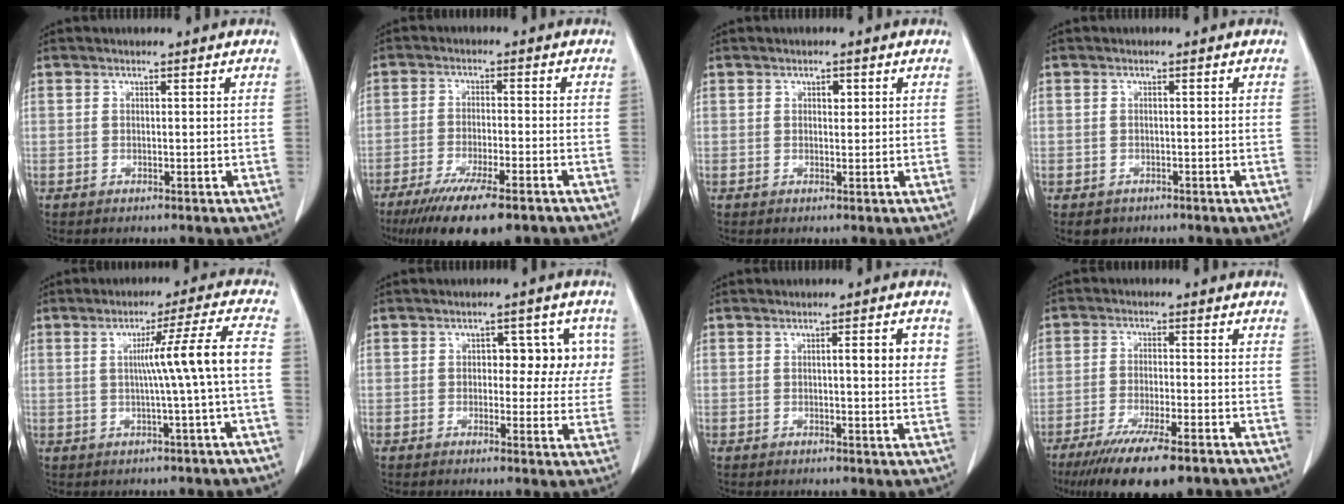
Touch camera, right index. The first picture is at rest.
{"total": 12.6, "force": [-9.0, 2.1, 8.6], "torque": [-0.140, -0.027, -0.140]}
{"total": 1.1, "force": [0.4, 0.7, 0.8], "torque": [-0.010, -0.001, 0.005]}
{"total": 2.0, "force": [-1.0, 1.7, 0.2], "torque": [-0.005, 0.005, -0.009]}
{"total": 8.5, "force": [-0.4, -2.0, 8.2], "torque": [-0.125, 0.012, 0.000]}
{"total": 6.6, "force": [1.3, 3.9, 5.2], "torque": [-0.043, 0.023, 0.015]}
{"total": 4.4, "force": [1.0, 0.5, 4.3], "torque": [-0.058, 0.002, 0.010]}
{"total": 13.0, "force": [-9.3, 2.2, 8.8], "torque": [-0.143, -0.028, -0.146]}